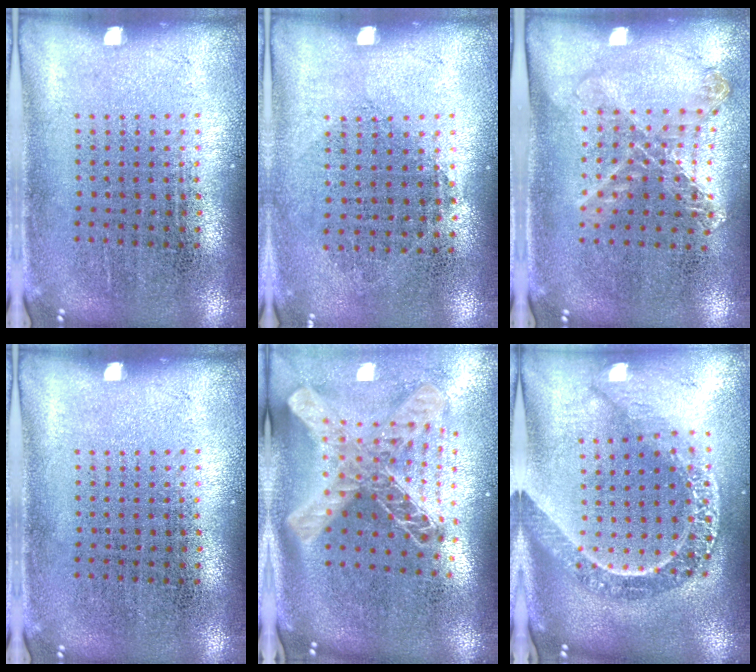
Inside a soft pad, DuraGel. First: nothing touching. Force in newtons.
{"total": 0.9, "press": 0.8, "slide": 0.4}
{"total": 1.1, "press": 1.1, "slide": 0.0}
{"total": 0.0}
{"total": 2.9, "press": 2.0, "slide": 2.0}
{"total": 2.7, "press": 2.2, "slide": 1.6}